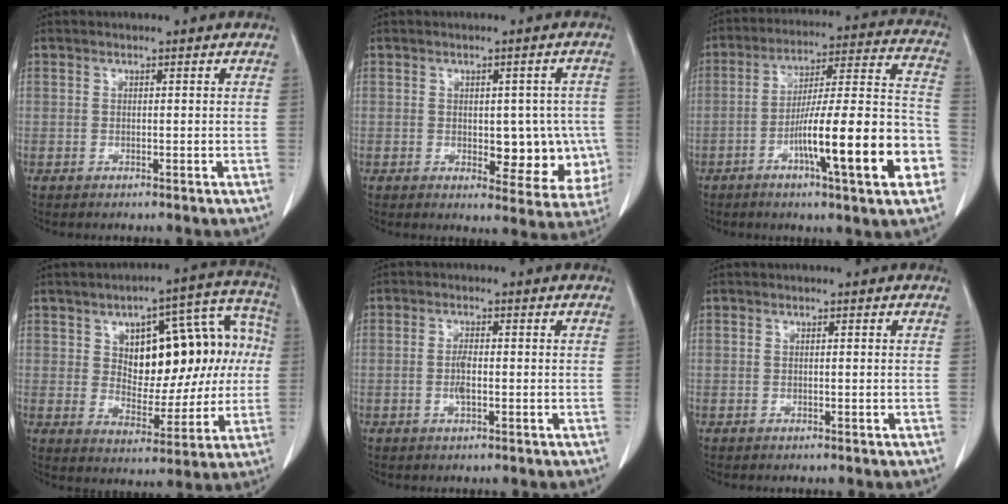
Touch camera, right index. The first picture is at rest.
{"total": 9.2, "force": [-1.0, 4.9, 7.8], "torque": [-0.072, 0.006, -0.002]}
{"total": 19.9, "force": [-7.2, 1.6, 18.5], "torque": [-0.251, 0.012, -0.109]}
{"total": 18.2, "force": [2.8, 8.9, 15.6], "torque": [-0.206, 0.050, 0.049]}
{"total": 2.4, "force": [-0.5, 0.7, 2.3], "torque": [-0.051, 0.000, -0.009]}
{"total": 0.0}